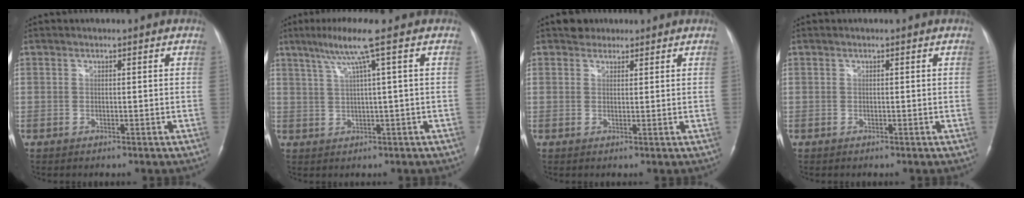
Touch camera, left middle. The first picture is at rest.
{"total": 6.4, "force": [3.2, -1.6, 5.2], "torque": [-0.104, 0.015, 0.063]}
{"total": 2.1, "force": [1.7, 1.3, 0.0], "torque": [0.002, 0.008, 0.024]}
{"total": 0.0}